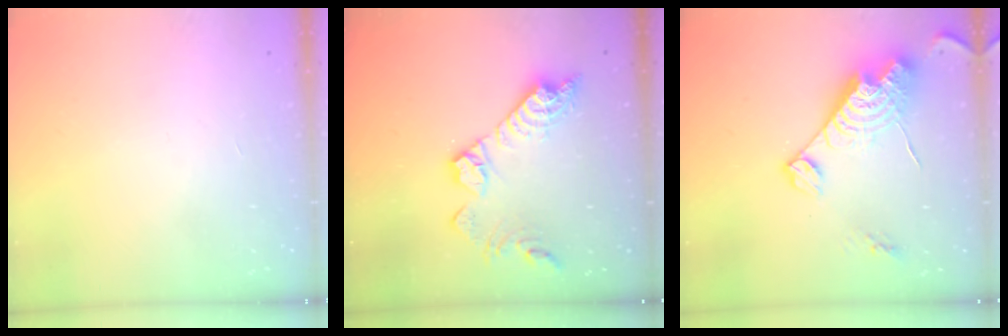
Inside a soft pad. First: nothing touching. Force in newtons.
{"total": 15.8, "press": 15.7, "slide": 1.1}
{"total": 16.7, "press": 16.7, "slide": 1.3}